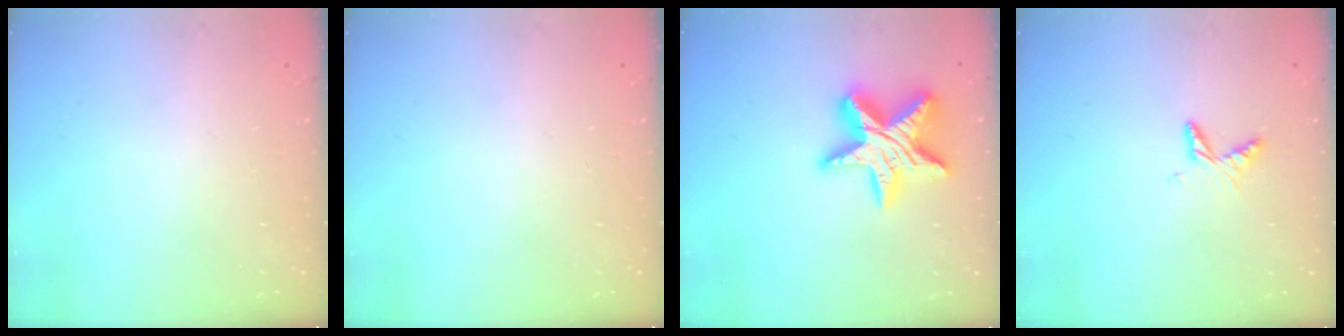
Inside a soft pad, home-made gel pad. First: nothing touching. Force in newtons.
{"total": 0.0}
{"total": 17.2, "press": 17.2, "slide": 1.4}
{"total": 6.1, "press": 6.1, "slide": 0.7}